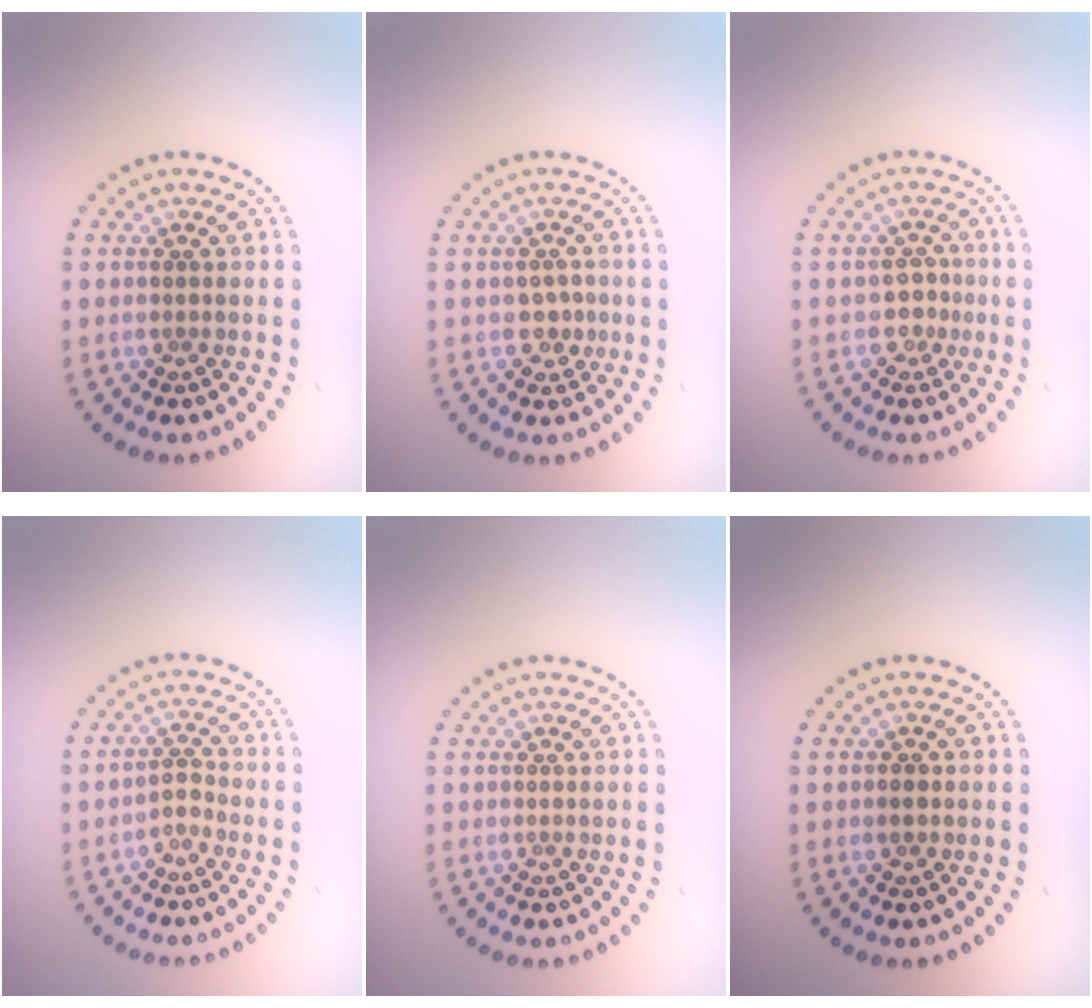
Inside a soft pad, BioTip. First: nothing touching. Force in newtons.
{"total": 1.8, "press": 1.6, "slide": 0.8}
{"total": 1.8, "press": 1.4, "slide": 1.2}
{"total": 1.2, "press": 0.9, "slide": 0.7}
{"total": 0.0}
{"total": 0.7, "press": 0.7, "slide": 0.0}